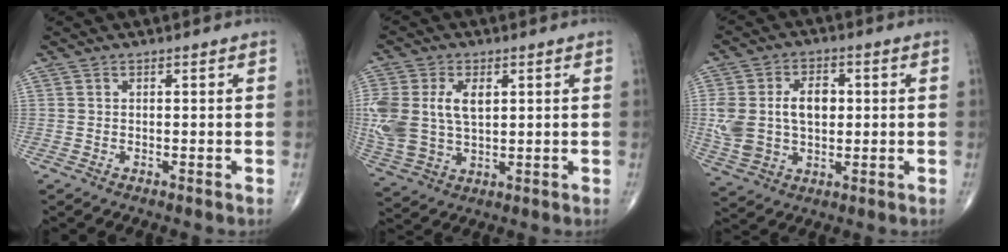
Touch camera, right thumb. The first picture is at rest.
{"total": 14.2, "force": [2.5, 8.8, 10.8], "torque": [-0.249, 0.002, 0.057]}
{"total": 12.5, "force": [1.0, 8.3, 9.3], "torque": [-0.166, 0.010, 0.026]}